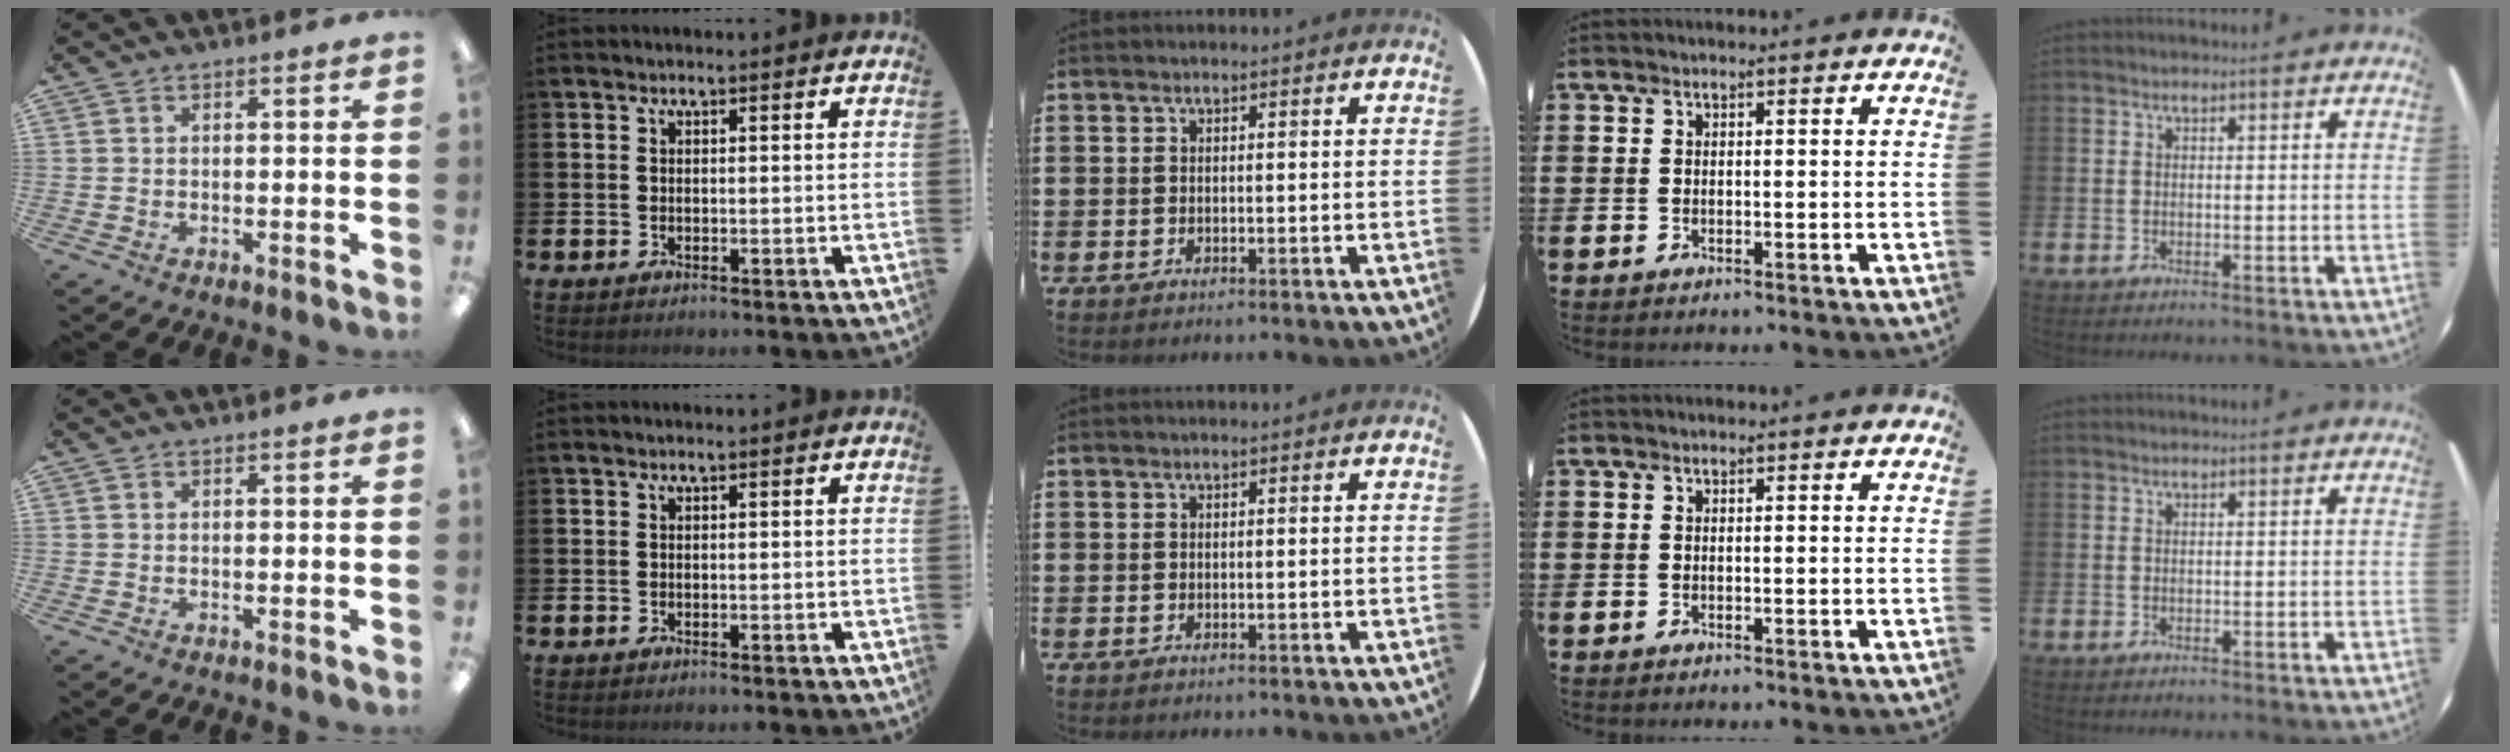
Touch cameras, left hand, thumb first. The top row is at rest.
{}